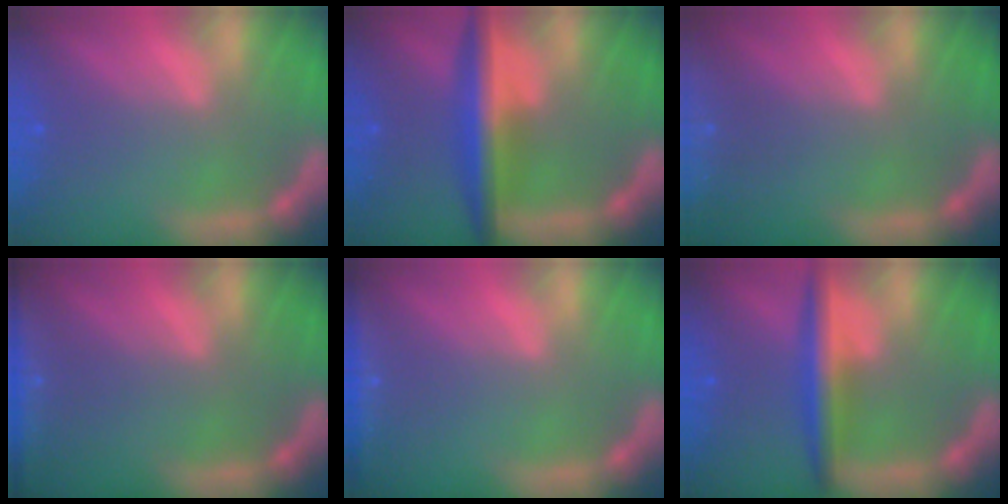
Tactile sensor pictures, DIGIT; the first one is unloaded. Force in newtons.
{"total": 6.0}
{"total": 10.0}
{"total": 4.4}
{"total": 2.9}
{"total": 4.5}